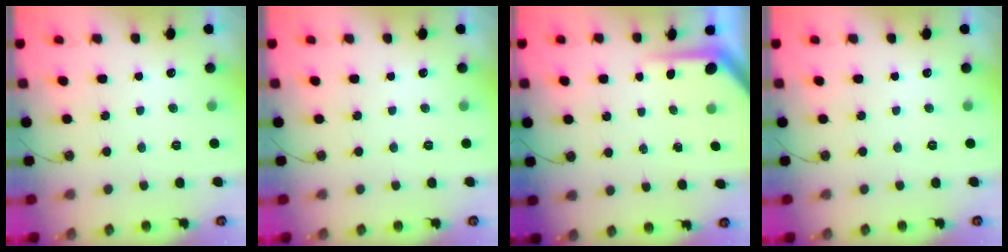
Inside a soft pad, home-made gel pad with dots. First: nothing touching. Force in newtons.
{"total": 0.0}
{"total": 4.8, "press": 4.7, "slide": 0.5}
{"total": 0.0}